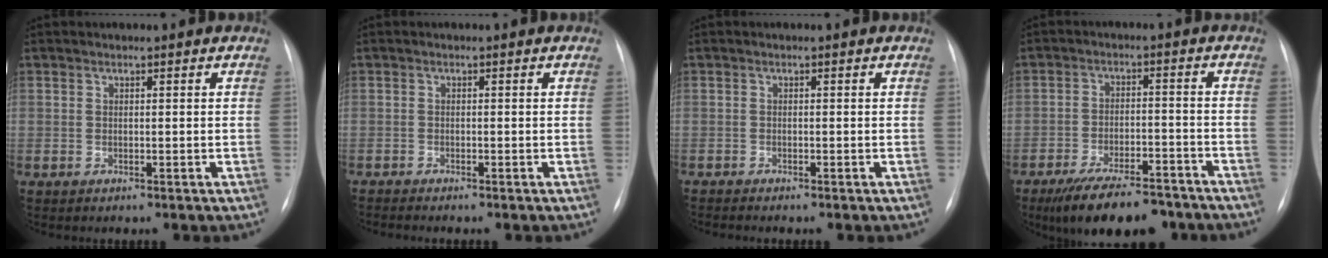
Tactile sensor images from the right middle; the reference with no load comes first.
{"total": 1.1, "force": [-1.0, -0.3, 0.2], "torque": [-0.002, -0.004, -0.018]}
{"total": 0.8, "force": [-0.7, -0.2, 0.1], "torque": [-0.001, -0.003, -0.014]}
{"total": 13.0, "force": [-10.3, 4.0, 6.8], "torque": [-0.104, -0.001, -0.158]}